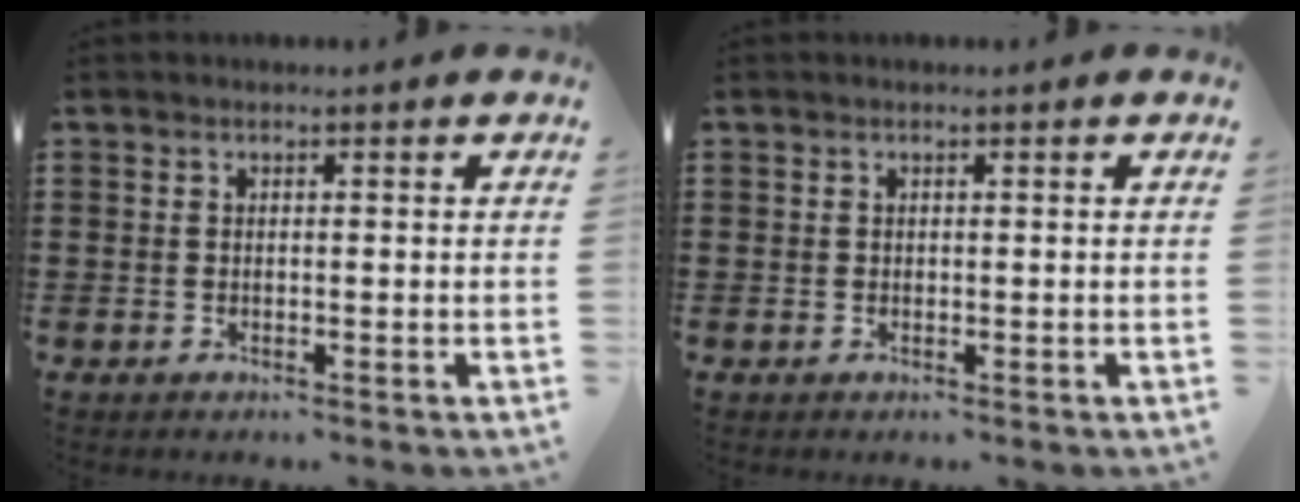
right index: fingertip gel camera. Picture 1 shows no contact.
{"total": 0.0}